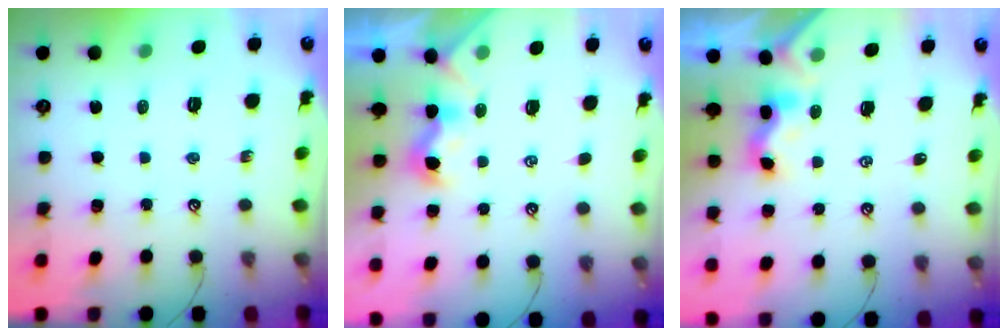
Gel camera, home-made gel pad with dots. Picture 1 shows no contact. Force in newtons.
{"total": 0.9, "press": 0.5, "slide": 0.7}
{"total": 2.3, "press": 2.3, "slide": 0.3}